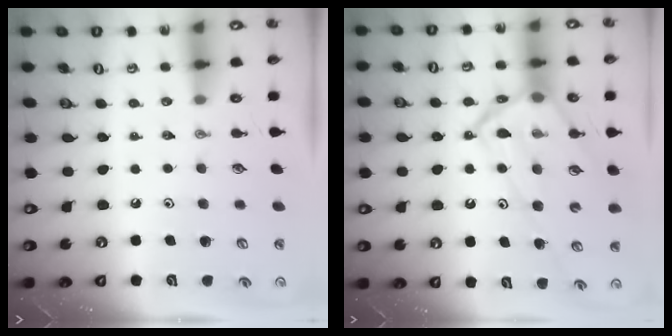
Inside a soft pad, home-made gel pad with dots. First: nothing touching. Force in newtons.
{"total": 15.6, "press": 15.5, "slide": 1.4}